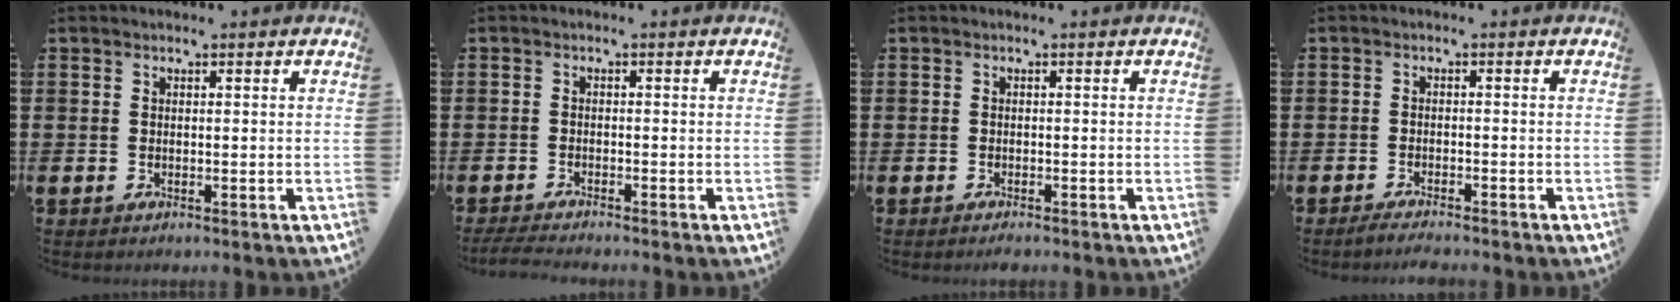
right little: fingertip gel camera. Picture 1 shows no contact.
{"total": 1.4, "force": [-1.3, 0.0, 0.7], "torque": [-0.011, 0.002, -0.025]}
{"total": 0.7, "force": [-0.6, 0.1, 0.3], "torque": [-0.006, -0.003, -0.011]}
{"total": 1.7, "force": [-1.5, -0.1, 0.6], "torque": [-0.009, 0.001, -0.030]}